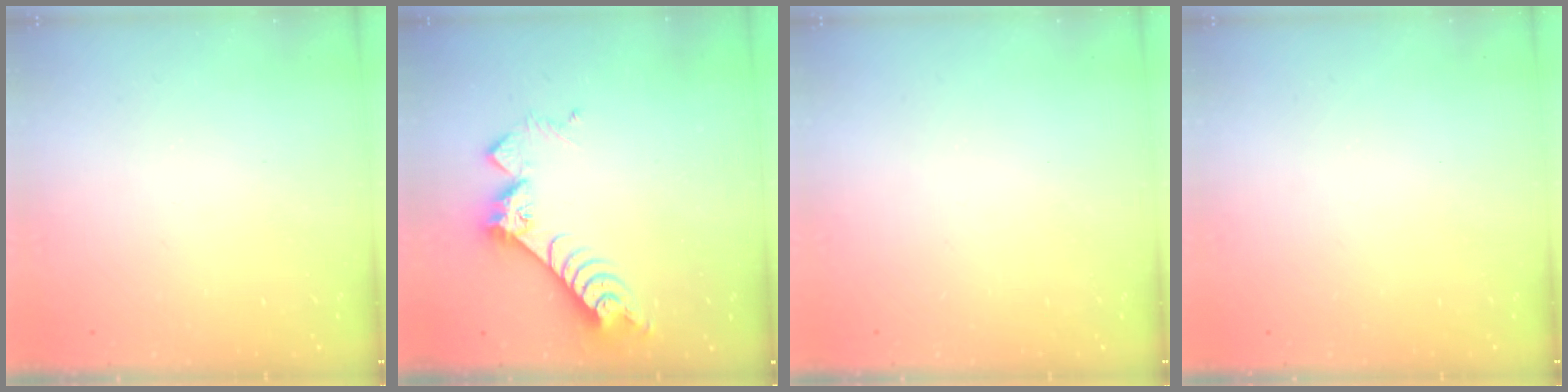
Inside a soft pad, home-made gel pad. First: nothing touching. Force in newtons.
{"total": 9.7, "press": 9.7, "slide": 0.6}
{"total": 0.0}
{"total": 0.0}